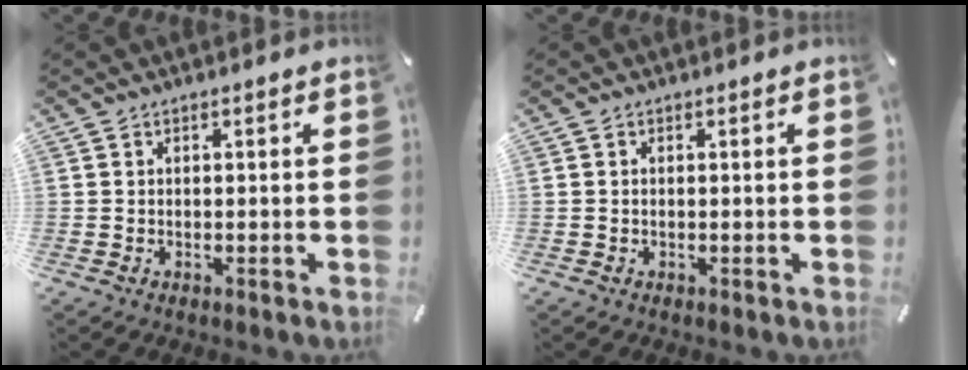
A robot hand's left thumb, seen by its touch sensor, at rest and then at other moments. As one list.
[{"total": 0.5, "force": [-0.1, 0.3, 0.4], "torque": [-0.010, 0.000, -0.002]}]